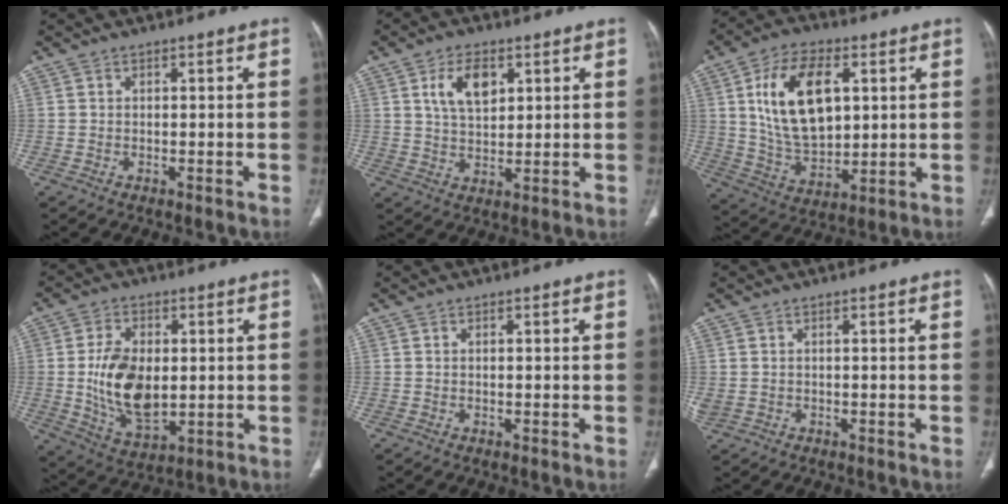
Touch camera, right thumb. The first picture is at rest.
{"total": 7.6, "force": [3.0, 4.3, 5.5], "torque": [-0.086, -0.012, 0.060]}
{"total": 17.5, "force": [4.6, 10.0, 13.7], "torque": [-0.223, -0.013, 0.092]}
{"total": 13.4, "force": [0.2, 8.0, 10.8], "torque": [-0.183, -0.013, 0.016]}
{"total": 0.0}
{"total": 1.5, "force": [0.1, 1.1, 1.1], "torque": [-0.043, 0.003, 0.007]}